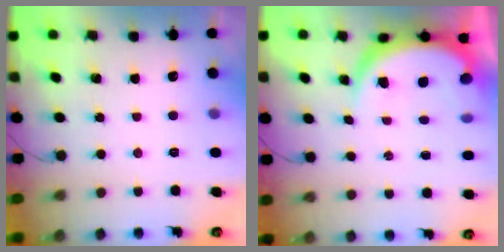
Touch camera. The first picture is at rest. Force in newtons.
{"total": 9.2, "press": 9.2, "slide": 0.8}